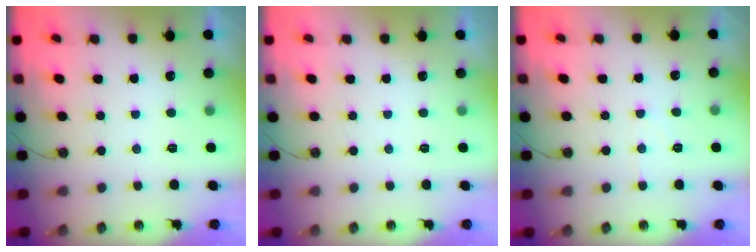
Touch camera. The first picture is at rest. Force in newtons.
{"total": 0.0}
{"total": 4.7, "press": 4.7, "slide": 0.7}